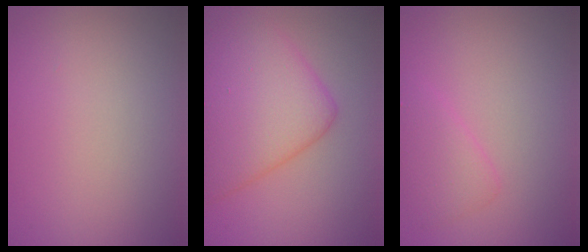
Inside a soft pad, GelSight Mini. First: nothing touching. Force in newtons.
{"total": 7.8, "press": 7.8, "slide": 0.3}
{"total": 2.1, "press": 2.1, "slide": 0.1}